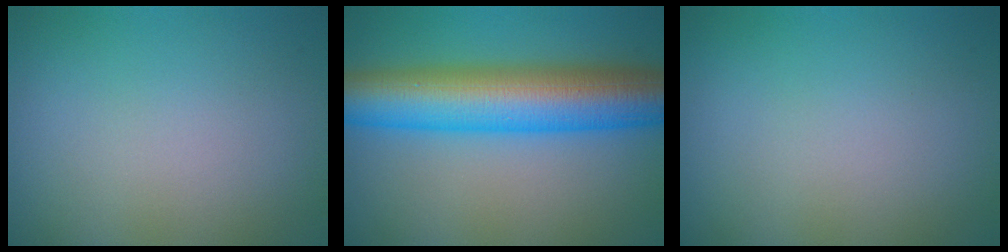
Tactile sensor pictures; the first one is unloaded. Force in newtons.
{"total": 10.9, "press": 10.9, "slide": 0.2}
{"total": 0.0}